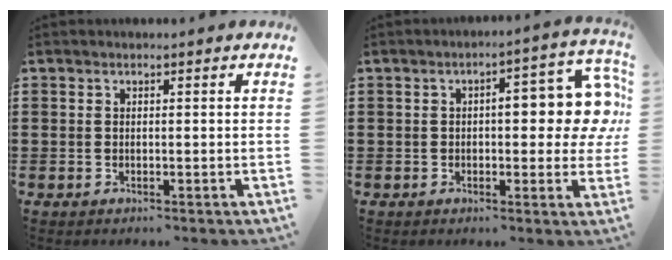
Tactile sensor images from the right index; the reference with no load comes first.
{"total": 10.2, "force": [1.9, 4.2, 9.1], "torque": [-0.111, -0.009, 0.021]}